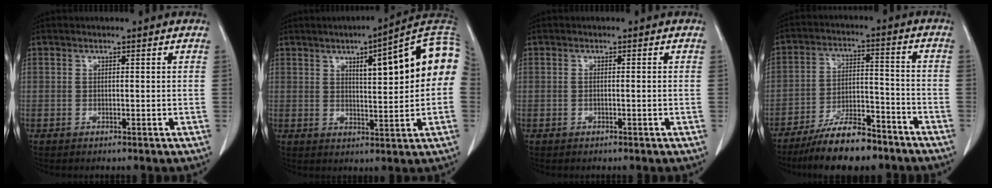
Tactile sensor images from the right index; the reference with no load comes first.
{"total": 14.9, "force": [3.1, 2.4, 14.4], "torque": [-0.199, 0.031, 0.039]}
{"total": 0.9, "force": [-0.1, 0.1, 0.9], "torque": [-0.019, 0.001, 0.001]}
{"total": 11.7, "force": [-9.4, 3.2, 6.2], "torque": [-0.103, 0.008, -0.162]}